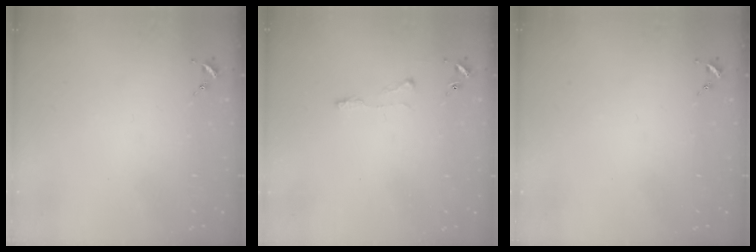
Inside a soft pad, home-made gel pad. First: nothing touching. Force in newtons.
{"total": 3.9, "press": 3.9, "slide": 0.3}
{"total": 0.0}